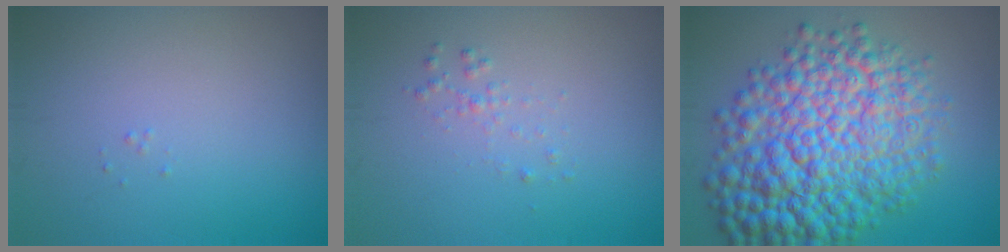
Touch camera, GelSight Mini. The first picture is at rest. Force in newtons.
{"total": 0.9, "press": 0.9, "slide": 0.0}
{"total": 12.8, "press": 12.8, "slide": 0.2}